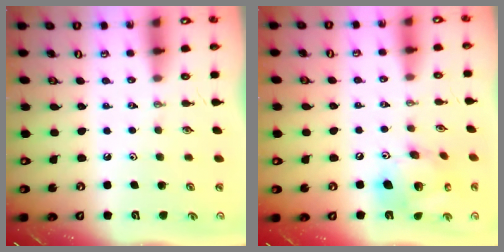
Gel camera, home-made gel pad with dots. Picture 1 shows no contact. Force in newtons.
{"total": 17.2, "press": 16.9, "slide": 3.3}